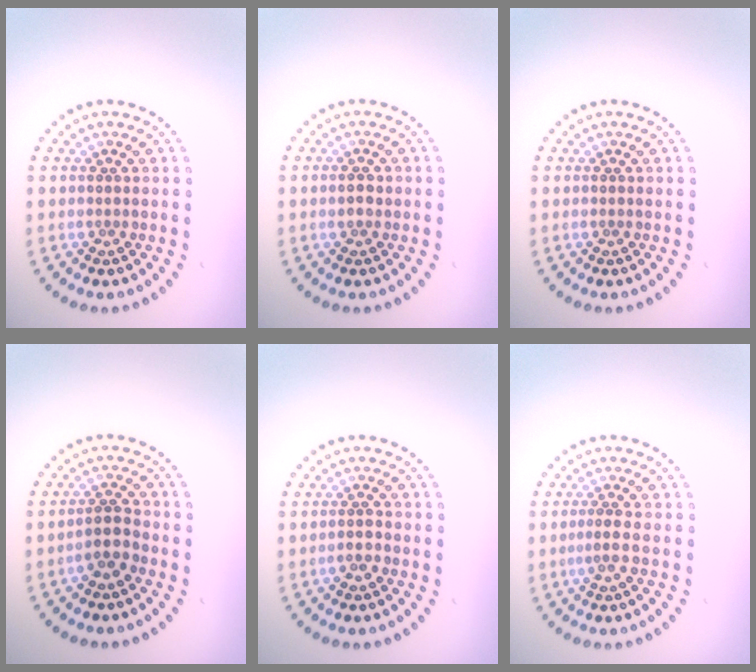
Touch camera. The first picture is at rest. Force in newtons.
{"total": 1.0, "press": 1.0, "slide": 0.1}
{"total": 0.0}
{"total": 2.0, "press": 1.6, "slide": 1.1}
{"total": 1.1, "press": 0.9, "slide": 0.6}
{"total": 1.4, "press": 1.1, "slide": 1.0}